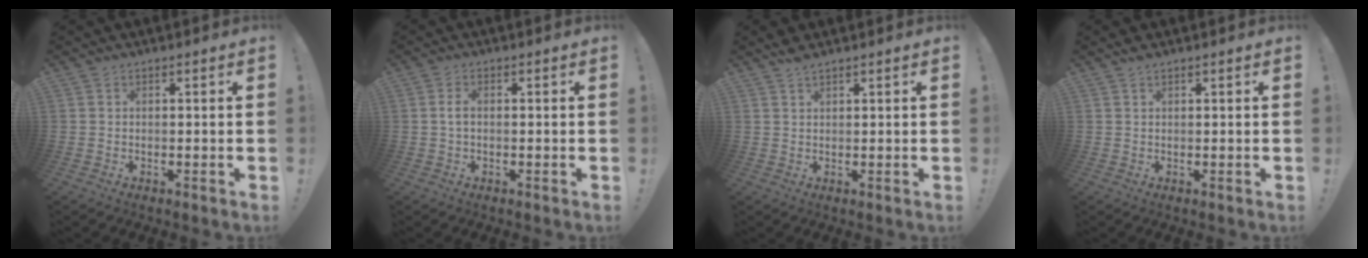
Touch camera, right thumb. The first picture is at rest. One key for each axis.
{"total": 1.9, "fx": 0.0, "fy": 0.7, "fz": 1.8, "tx": -0.038, "ty": 0.006, "tz": 0.001}
{"total": 2.3, "fx": 2.0, "fy": 0.3, "fz": 1.0, "tx": -0.017, "ty": -0.011, "tz": 0.036}
{"total": 0.9, "fx": 0.8, "fy": 0.0, "fz": 0.3, "tx": -0.011, "ty": 0.001, "tz": 0.017}